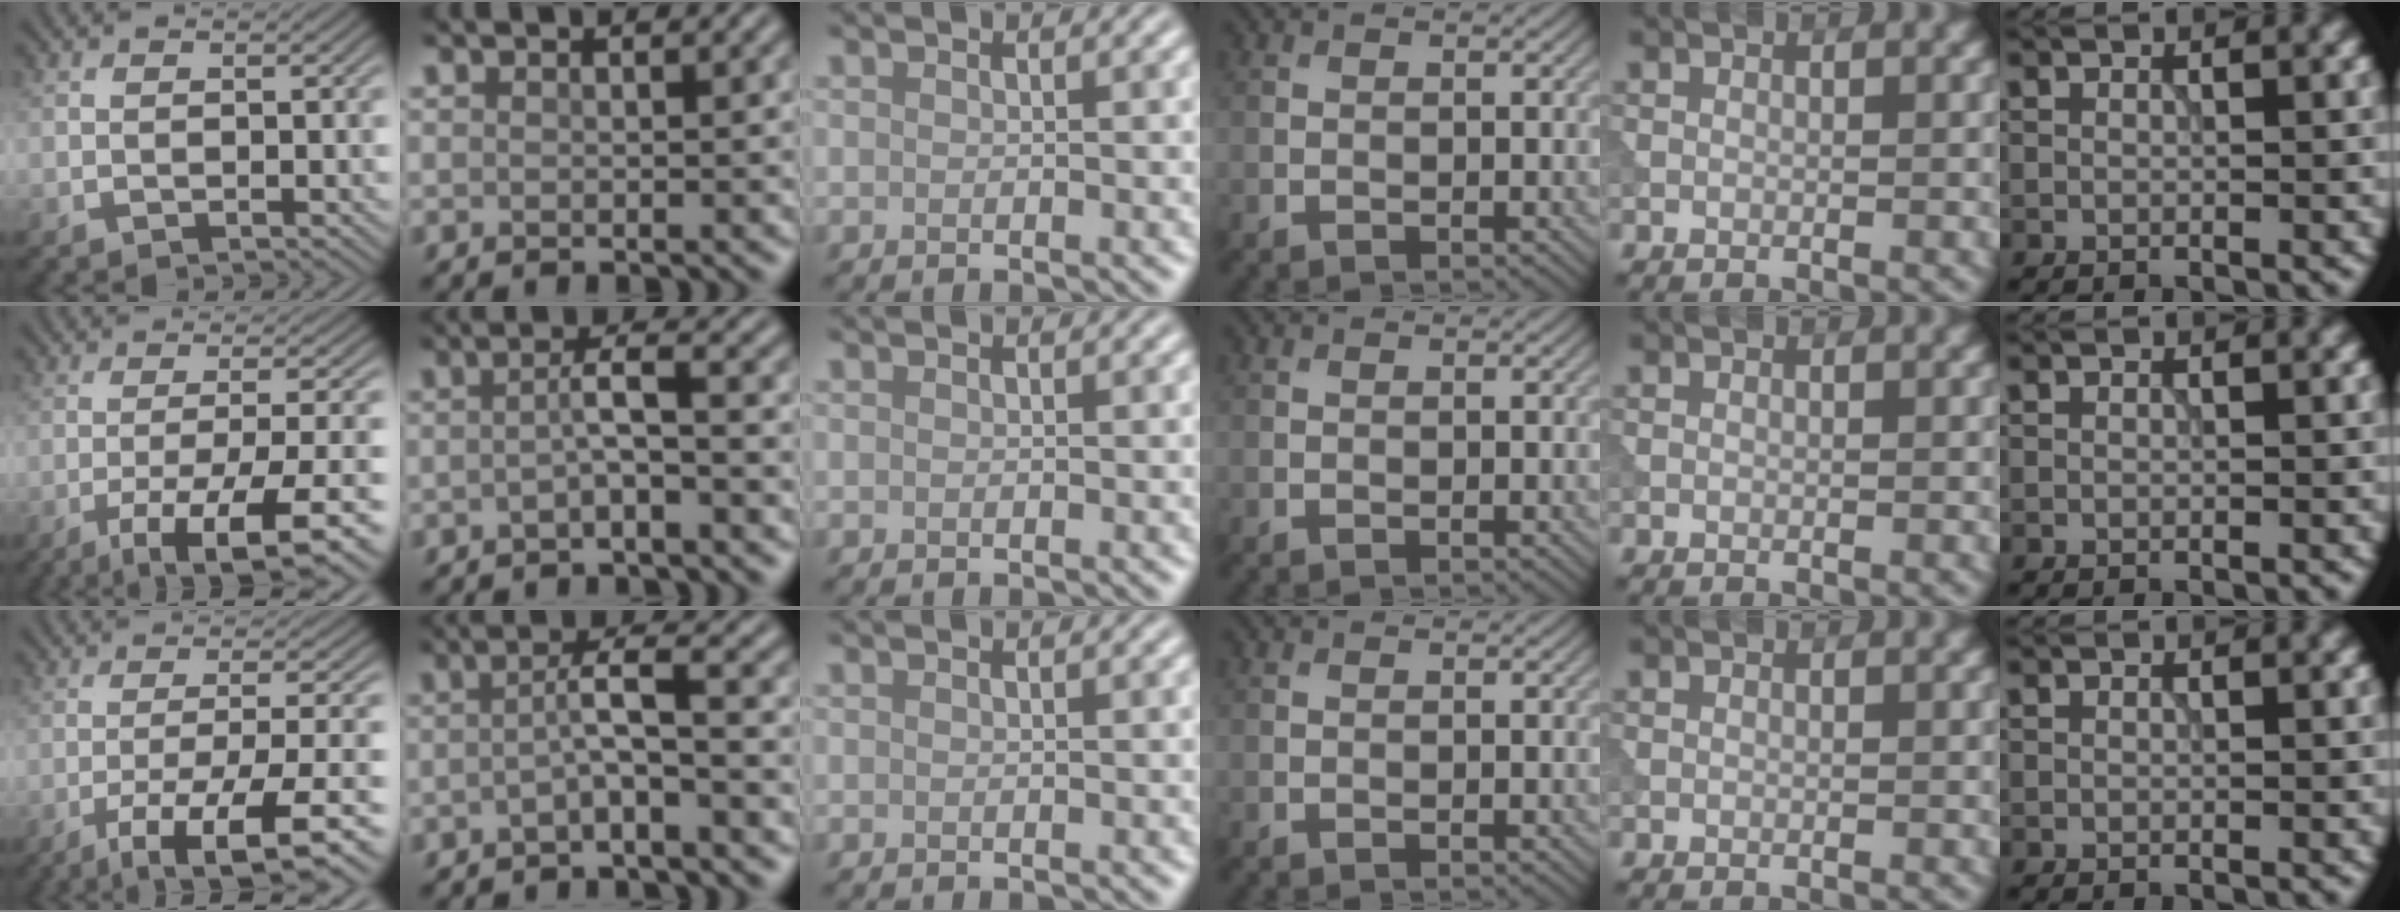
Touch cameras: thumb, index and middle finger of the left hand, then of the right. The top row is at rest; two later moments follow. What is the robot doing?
{"motion": "extract", "object": "tissue"}